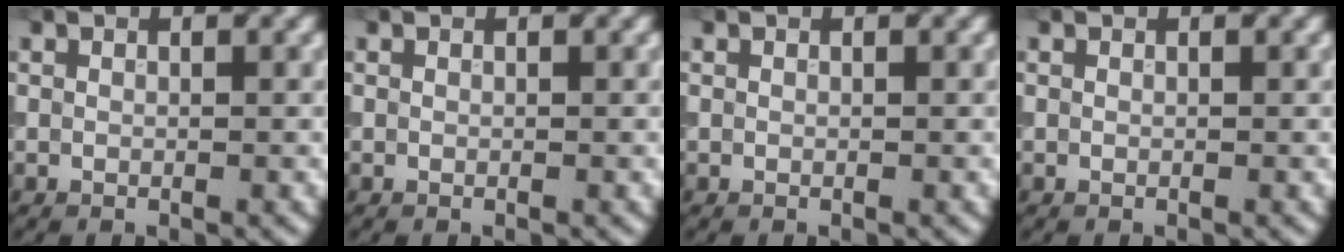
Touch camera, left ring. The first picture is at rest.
{"total": 0.0}
{"total": 0.0}
{"total": 0.0}